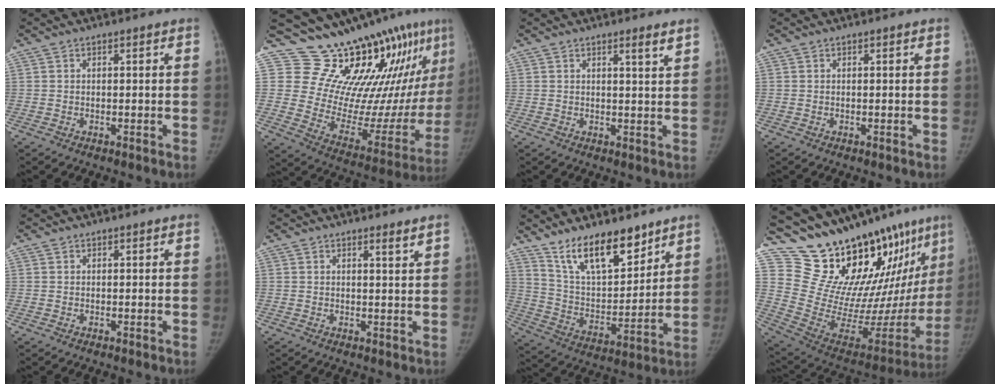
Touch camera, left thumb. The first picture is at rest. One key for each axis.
{"total": 21.8, "fx": 17.8, "fy": 5.7, "fz": 11.2, "tx": -0.114, "ty": -0.138, "tz": 0.270}
{"total": 2.3, "fx": 1.7, "fy": -0.1, "fz": 1.6, "tx": -0.024, "ty": -0.015, "tz": 0.025}
{"total": 0.0}
{"total": 0.0}
{"total": 1.4, "fx": 1.2, "fy": -0.1, "fz": 0.8, "tx": -0.011, "ty": -0.012, "tz": 0.017}
{"total": 16.0, "fx": 11.7, "fy": 6.3, "fz": 8.9, "tx": -0.107, "ty": -0.076, "tz": 0.217}
{"total": 29.4, "fx": 23.6, "fy": 8.2, "fz": 15.4, "tx": -0.213, "ty": -0.168, "tz": 0.361}